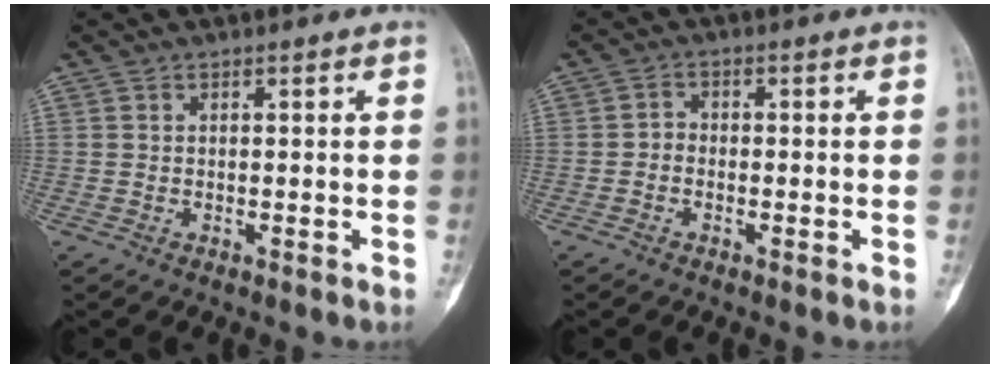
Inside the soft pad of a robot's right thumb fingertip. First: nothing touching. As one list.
[{"total": 1.9, "force": [-0.6, 1.5, 0.8], "torque": [-0.003, 0.007, -0.019]}]